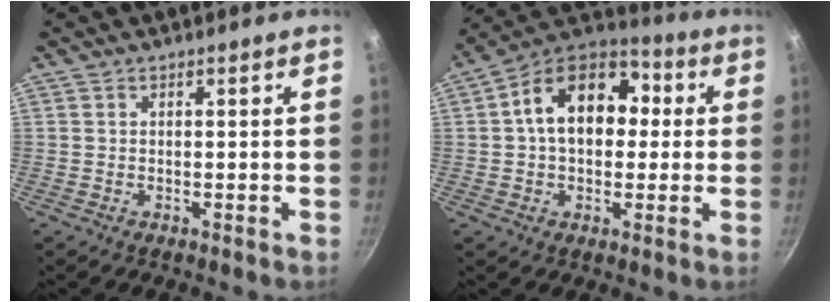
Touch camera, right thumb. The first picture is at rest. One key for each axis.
{"total": 16.9, "fx": 2.3, "fy": 11.8, "fz": 11.9, "tx": -0.153, "ty": 0.034, "tz": 0.015}